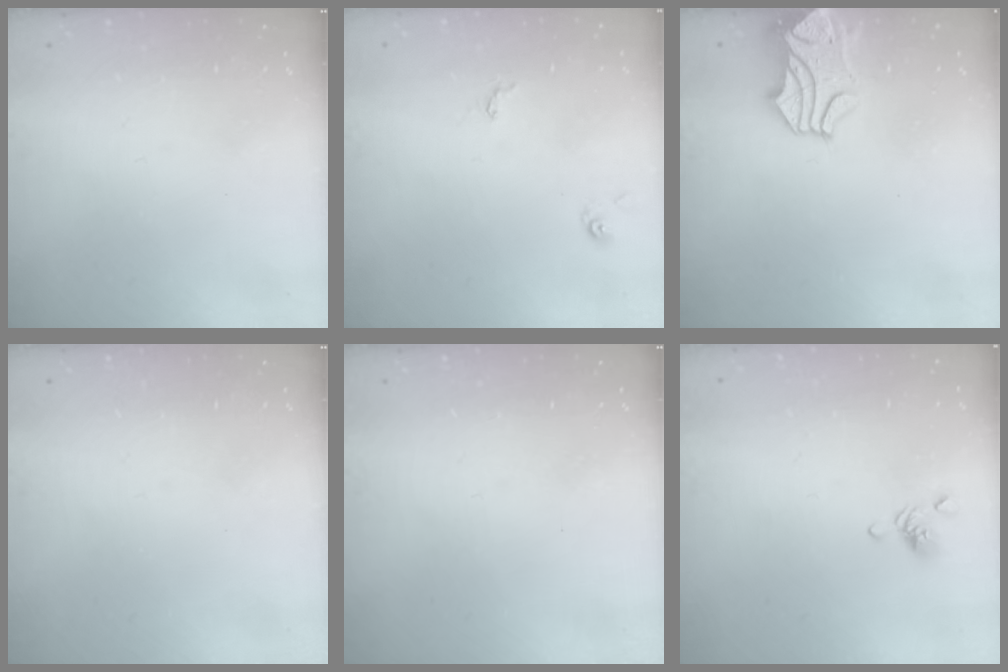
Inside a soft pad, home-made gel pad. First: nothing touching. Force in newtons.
{"total": 1.9, "press": 1.9, "slide": 0.2}
{"total": 2.0, "press": 1.5, "slide": 1.3}
{"total": 0.0}
{"total": 0.0}
{"total": 2.6, "press": 2.6, "slide": 0.5}